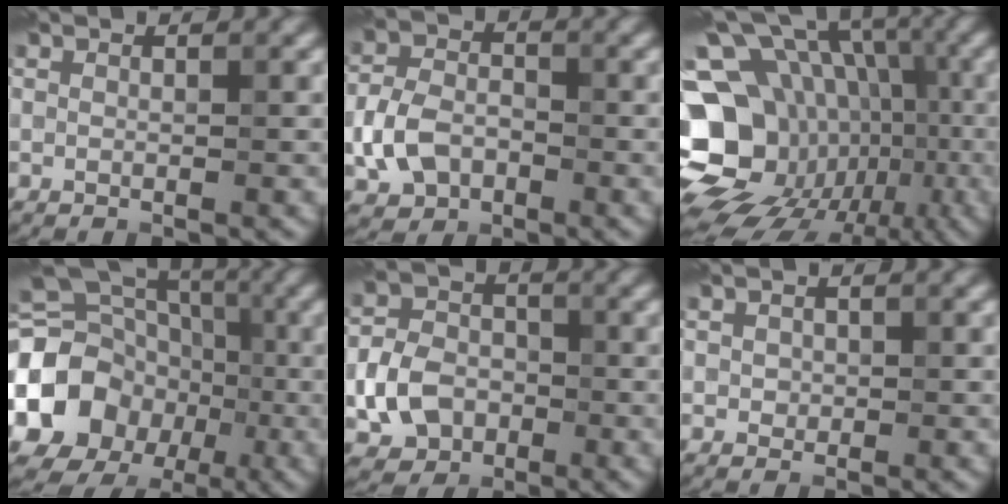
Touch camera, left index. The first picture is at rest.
{"total": 4.6, "force": [-1.7, 3.3, 2.6], "torque": [-0.058, 0.001, -0.037]}
{"total": 19.0, "force": [-6.3, 15.3, 9.4], "torque": [-0.167, 0.000, -0.089]}
{"total": 15.4, "force": [-2.4, 13.4, 7.2], "torque": [-0.132, -0.021, -0.059]}
{"total": 5.1, "force": [-1.6, 4.1, 2.6], "torque": [-0.053, -0.001, -0.036]}
{"total": 0.8, "force": [0.1, 0.8, 0.3], "torque": [-0.003, -0.002, 0.003]}